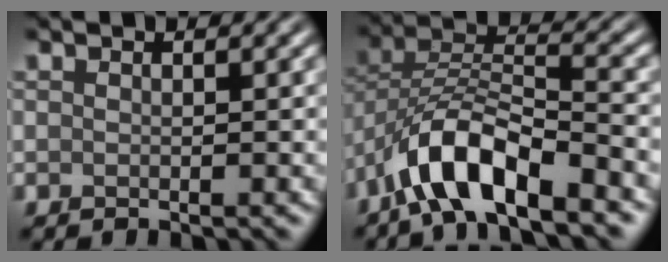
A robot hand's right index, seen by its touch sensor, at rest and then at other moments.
{"total": 8.4, "force": [-5.5, 2.5, 5.9], "torque": [-0.105, 0.013, -0.100]}